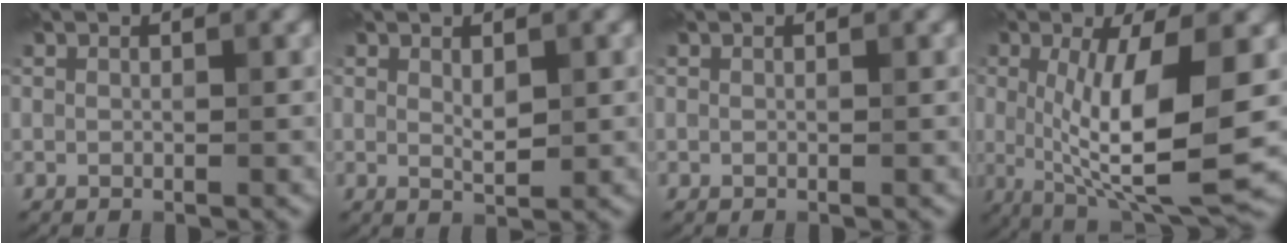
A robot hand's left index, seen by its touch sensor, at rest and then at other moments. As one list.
[{"total": 1.5, "force": [0.4, 0.6, 1.4], "torque": [-0.028, -0.004, 0.012]}, {"total": 0.0}, {"total": 9.7, "force": [-0.2, 2.8, 9.3], "torque": [-0.164, -0.018, 0.003]}]